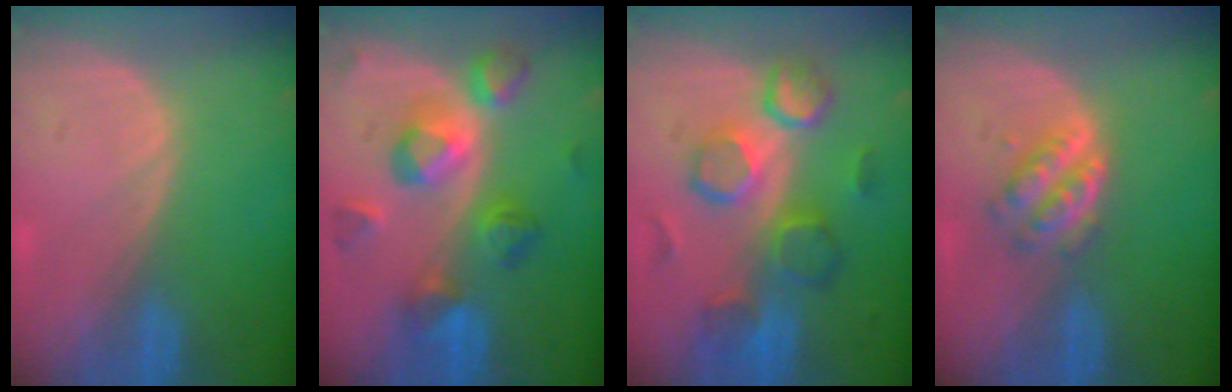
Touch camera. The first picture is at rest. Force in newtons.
{"total": 8.9, "press": 8.9, "slide": 0.4}
{"total": 9.7, "press": 9.3, "slide": 2.9}
{"total": 4.8, "press": 4.4, "slide": 1.9}